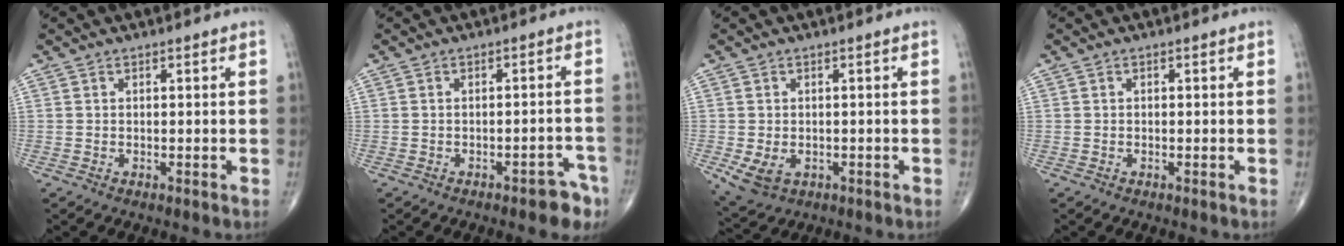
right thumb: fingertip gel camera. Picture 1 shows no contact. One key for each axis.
{"total": 5.3, "fx": -3.5, "fy": 2.1, "fz": 3.3, "tx": -0.026, "ty": 0.027, "tz": -0.038}
{"total": 5.3, "fx": -1.4, "fy": 3.9, "fz": 3.4, "tx": -0.061, "ty": -0.001, "tz": -0.011}
{"total": 0.0}